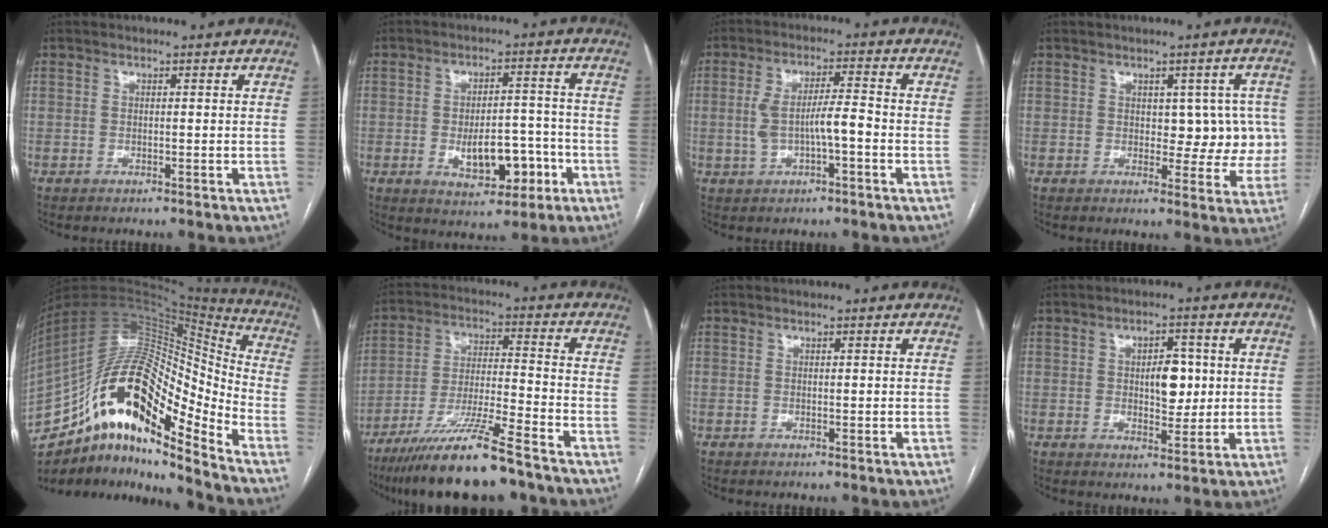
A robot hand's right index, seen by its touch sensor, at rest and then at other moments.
{"total": 9.0, "force": [-3.0, 4.3, 7.3], "torque": [-0.107, 0.013, -0.036]}
{"total": 6.4, "force": [-1.1, 1.4, 6.2], "torque": [-0.124, 0.017, -0.015]}
{"total": 6.0, "force": [0.6, 3.8, 4.5], "torque": [-0.033, 0.017, 0.014]}
{"total": 25.0, "force": [-13.9, 7.4, 19.5], "torque": [-0.360, 0.035, -0.236]}
{"total": 14.2, "force": [-10.6, 0.7, 9.5], "torque": [-0.181, -0.031, -0.188]}
{"total": 0.0}
{"total": 5.7, "force": [0.6, 3.0, 4.8], "torque": [-0.065, 0.008, 0.015]}